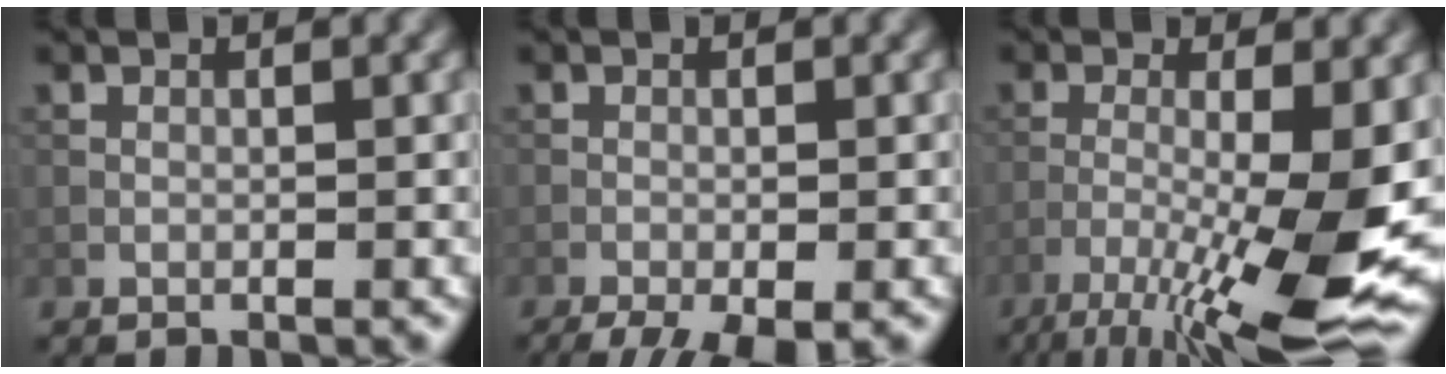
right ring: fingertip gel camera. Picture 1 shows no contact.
{"total": 4.8, "force": [-3.4, 1.2, 3.2], "torque": [-0.063, -0.026, -0.045]}
{"total": 11.4, "force": [-4.8, 1.9, 10.2], "torque": [-0.191, -0.017, -0.074]}